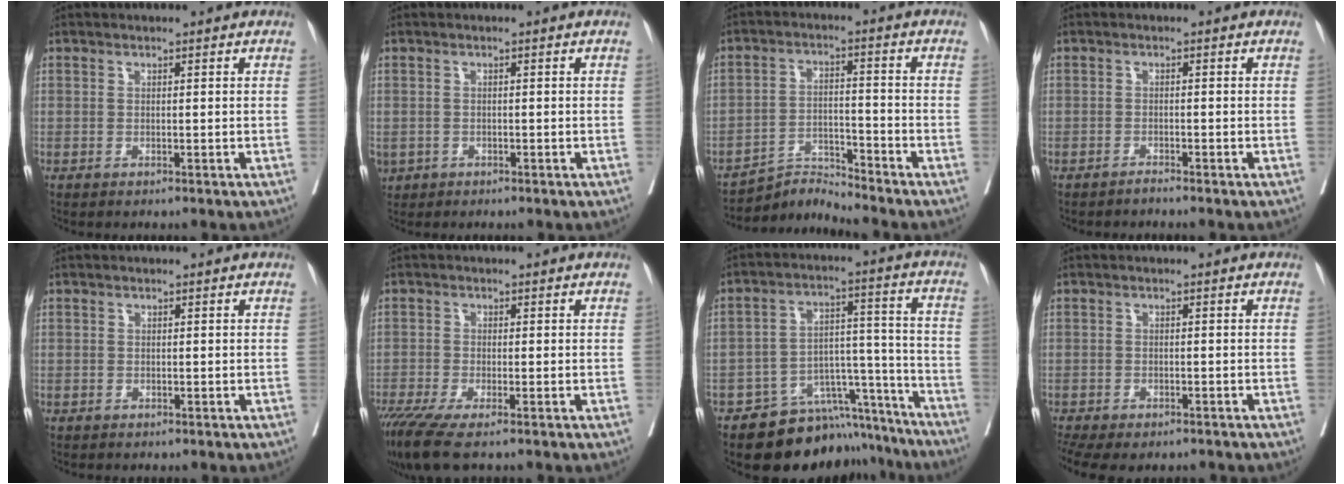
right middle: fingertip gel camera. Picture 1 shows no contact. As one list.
[{"total": 2.5, "force": [-1.3, 2.1, 0.7], "torque": [-0.016, -0.001, -0.017]}, {"total": 3.6, "force": [-2.2, -2.0, -2.0], "torque": [0.034, -0.004, -0.041]}, {"total": 2.2, "force": [2.0, -0.8, -0.5], "torque": [0.013, -0.008, 0.035]}, {"total": 0.7, "force": [-0.1, 0.6, -0.3], "torque": [0.013, 0.009, -0.006]}, {"total": 6.2, "force": [-4.4, 0.6, 4.3], "torque": [-0.071, -0.016, -0.079]}, {"total": 11.5, "force": [-9.2, 6.0, 3.6], "torque": [-0.017, 0.055, -0.123]}, {"total": 10.8, "force": [-8.0, 4.8, 5.4], "torque": [-0.128, -0.003, -0.108]}]